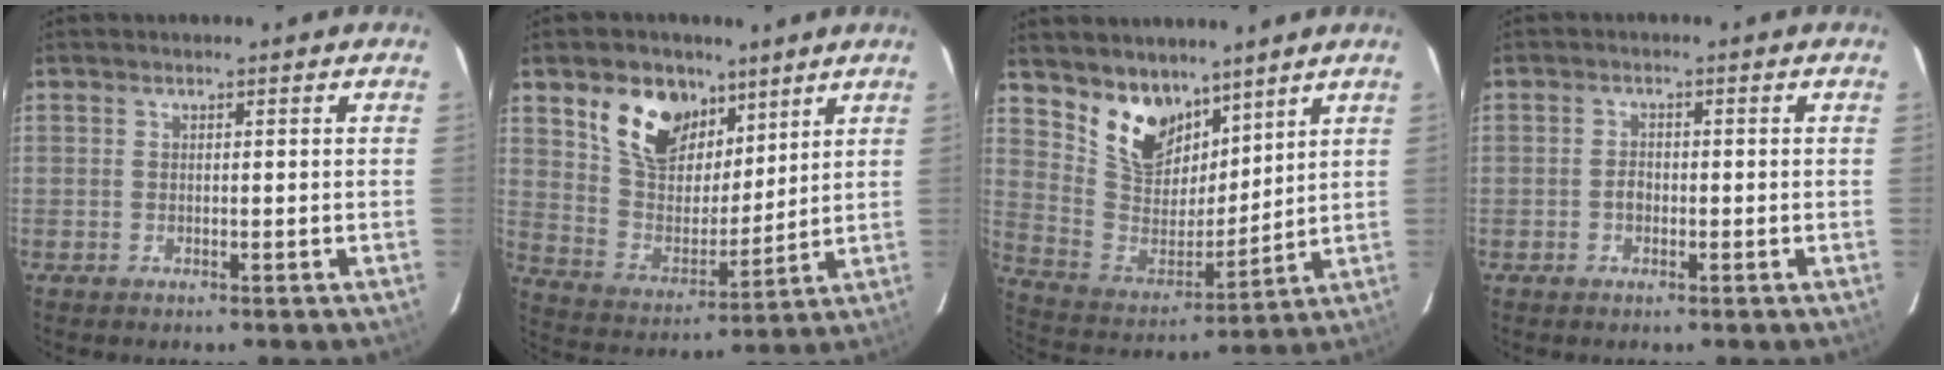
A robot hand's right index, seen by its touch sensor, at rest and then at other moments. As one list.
[{"total": 14.6, "force": [8.6, 8.8, 7.8], "torque": [-0.159, 0.018, 0.169]}, {"total": 12.9, "force": [9.1, 7.2, 5.6], "torque": [-0.113, 0.001, 0.186]}, {"total": 1.5, "force": [-0.6, 1.0, 0.8], "torque": [-0.016, 0.006, -0.011]}]